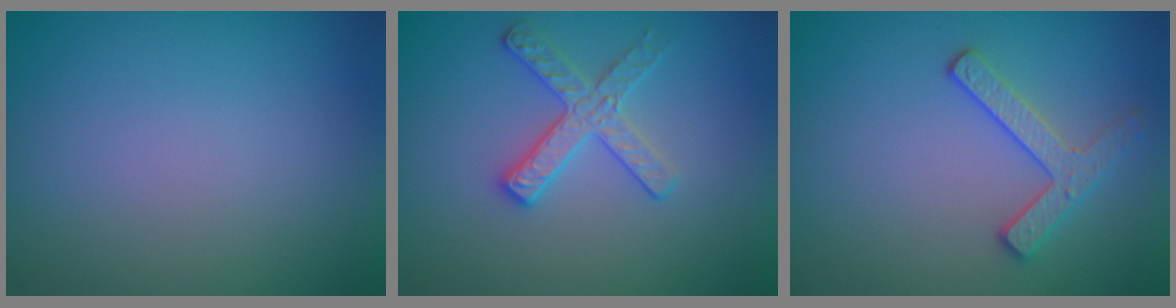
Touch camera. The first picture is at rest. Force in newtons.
{"total": 2.8, "press": 2.7, "slide": 0.5}
{"total": 2.5, "press": 2.3, "slide": 0.9}